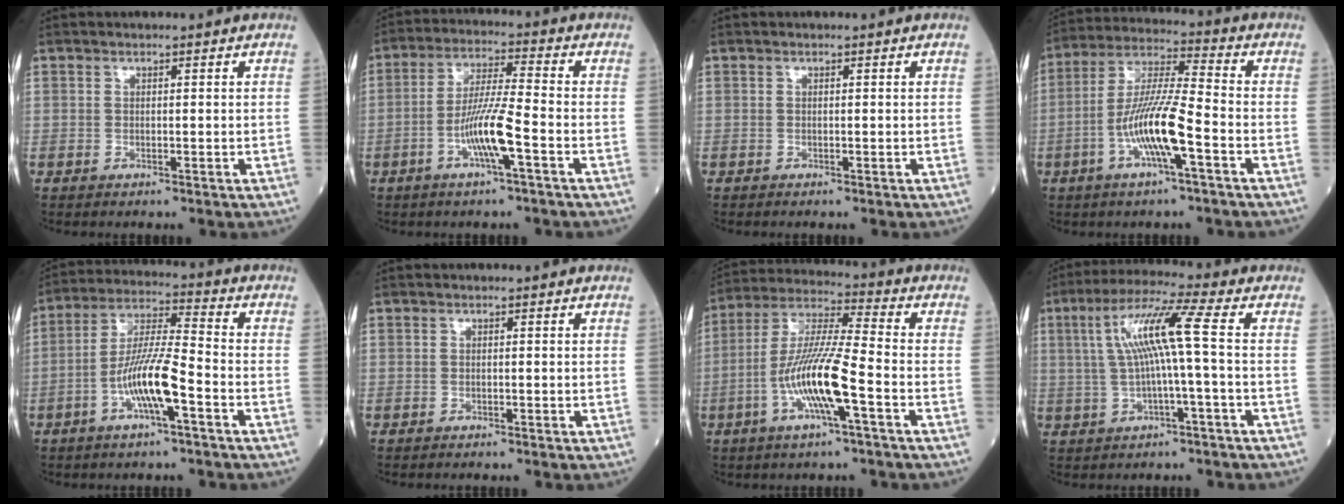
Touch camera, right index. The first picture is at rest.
{"total": 8.3, "force": [-3.1, -0.1, 7.7], "torque": [-0.151, 0.001, -0.062]}
{"total": 0.0}
{"total": 11.3, "force": [-3.9, 0.6, 10.6], "torque": [-0.212, 0.003, -0.077]}
{"total": 9.8, "force": [-3.8, 0.8, 9.0], "torque": [-0.179, 0.008, -0.074]}
{"total": 0.5, "force": [-0.5, 0.0, 0.2], "torque": [0.001, 0.000, -0.011]}
{"total": 12.3, "force": [-4.0, 0.4, 11.6], "torque": [-0.236, 0.001, -0.081]}
{"total": 9.3, "force": [0.6, -0.7, 9.2], "torque": [-0.178, 0.023, 0.014]}